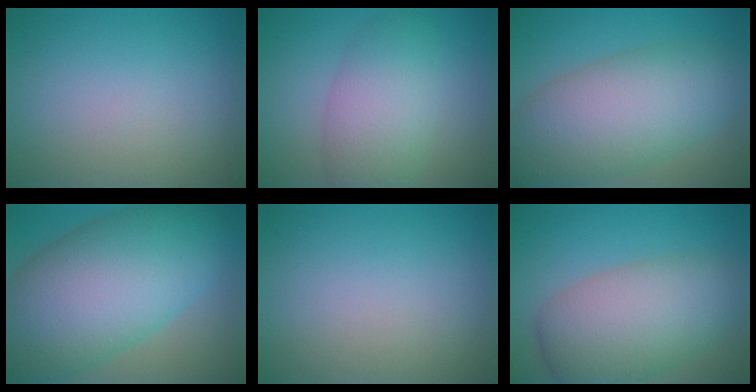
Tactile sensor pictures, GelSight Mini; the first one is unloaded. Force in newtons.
{"total": 5.6, "press": 5.6, "slide": 0.2}
{"total": 9.4, "press": 9.4, "slide": 0.4}
{"total": 14.0, "press": 14.0, "slide": 0.7}
{"total": 0.0}
{"total": 7.7, "press": 7.7, "slide": 0.7}